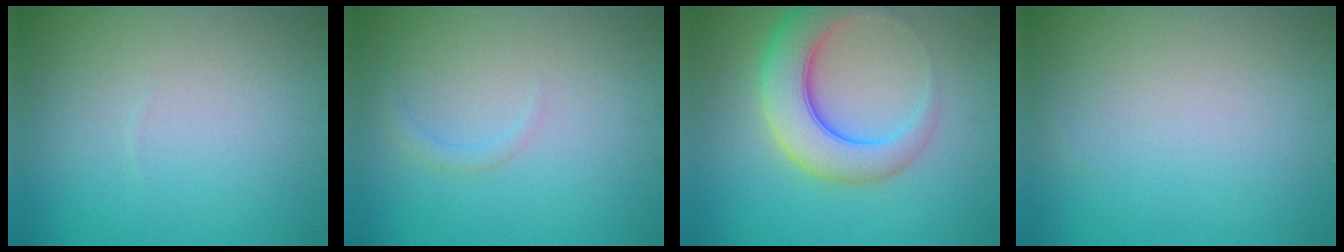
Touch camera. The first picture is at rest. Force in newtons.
{"total": 1.0, "press": 1.0, "slide": 0.1}
{"total": 6.8, "press": 6.7, "slide": 0.3}
{"total": 0.0}